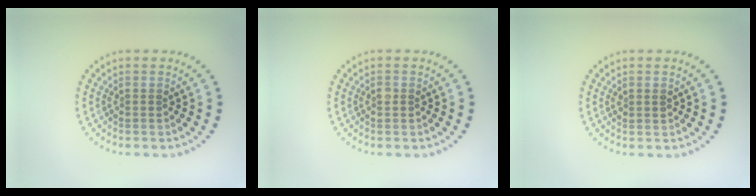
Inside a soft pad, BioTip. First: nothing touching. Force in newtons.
{"total": 0.8, "press": 0.8, "slide": 0.1}
{"total": 0.9, "press": 0.8, "slide": 0.1}